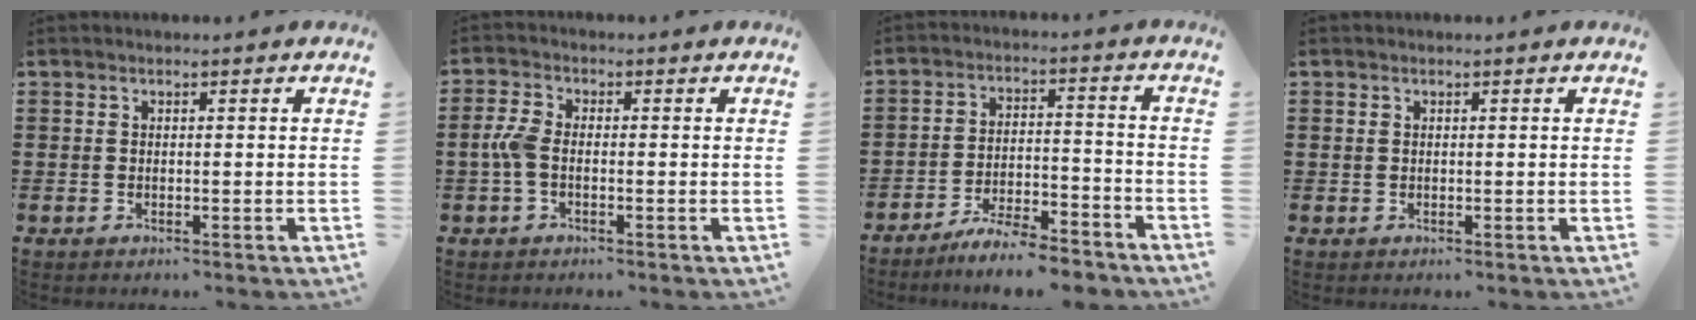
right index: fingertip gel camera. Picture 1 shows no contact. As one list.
[{"total": 3.6, "force": [-0.8, 1.8, 3.0], "torque": [-0.084, -0.006, -0.022]}, {"total": 6.5, "force": [-6.1, 0.4, 2.2], "torque": [-0.041, 0.005, -0.116]}, {"total": 0.6, "force": [0.2, 0.5, 0.2], "torque": [-0.006, 0.003, 0.004]}]